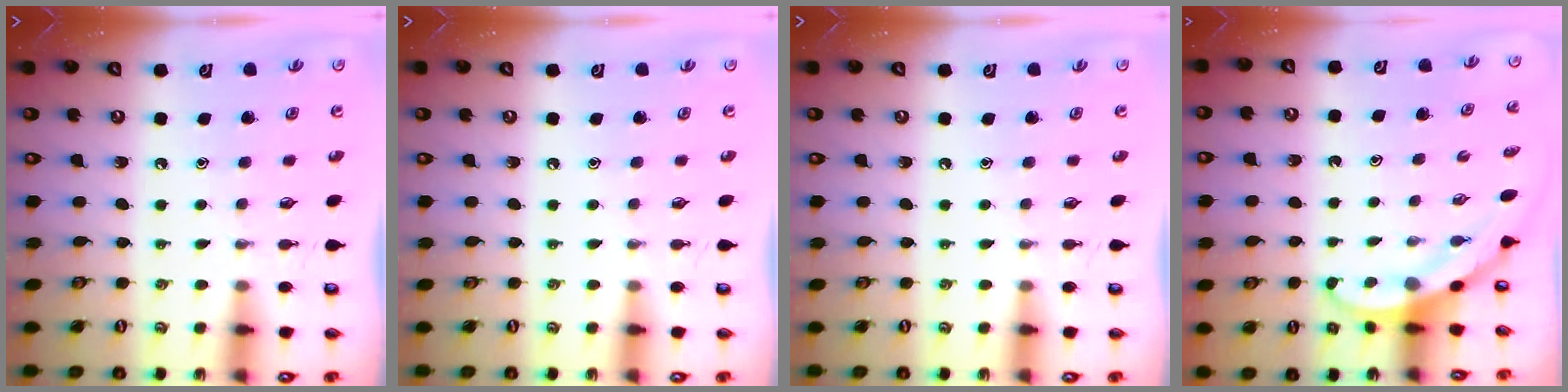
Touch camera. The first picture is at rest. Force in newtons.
{"total": 0.0}
{"total": 0.0}
{"total": 3.5, "press": 3.5, "slide": 0.2}